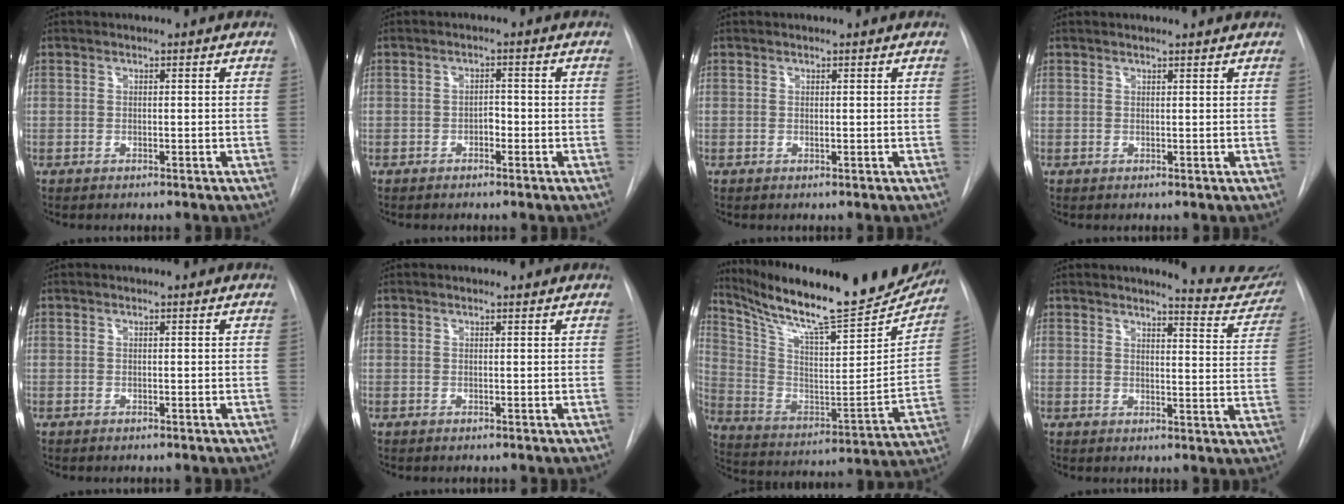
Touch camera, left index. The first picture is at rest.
{"total": 1.4, "force": [-0.7, 0.8, 1.0], "torque": [-0.011, 0.005, -0.014]}
{"total": 0.0}
{"total": 2.1, "force": [2.0, -0.1, 0.4], "torque": [-0.009, 0.005, 0.023]}
{"total": 0.0}
{"total": 1.2, "force": [1.2, 0.2, 0.2], "torque": [-0.009, 0.009, 0.014]}
{"total": 27.2, "force": [23.7, 4.1, 12.7], "torque": [-0.218, -0.056, 0.348]}
{"total": 10.1, "force": [9.9, 0.9, 1.9], "torque": [-0.006, -0.055, 0.096]}